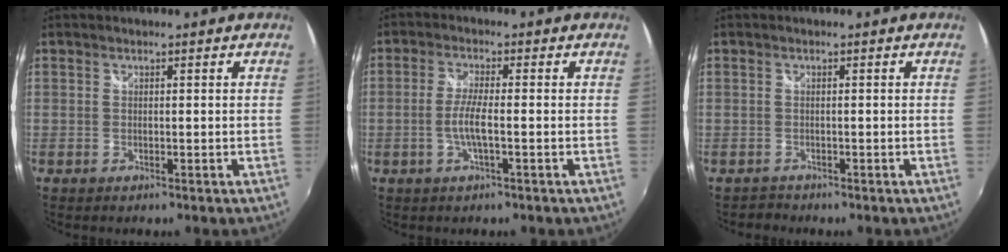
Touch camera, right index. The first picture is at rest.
{"total": 4.3, "force": [-1.2, 0.2, 4.2], "torque": [-0.085, -0.003, -0.023]}
{"total": 1.4, "force": [-1.1, 0.9, -0.3], "torque": [0.003, 0.005, -0.018]}